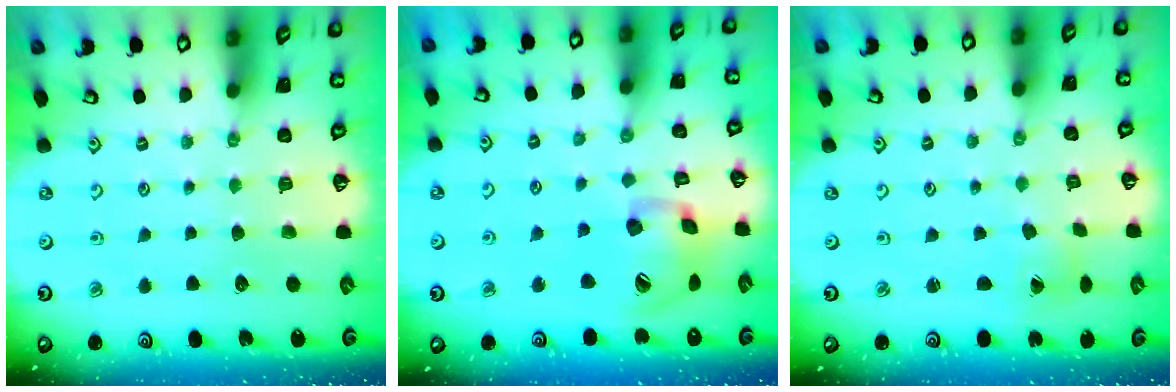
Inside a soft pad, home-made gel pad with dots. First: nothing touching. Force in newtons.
{"total": 15.8, "press": 15.6, "slide": 2.5}
{"total": 0.6, "press": 0.6, "slide": 0.2}